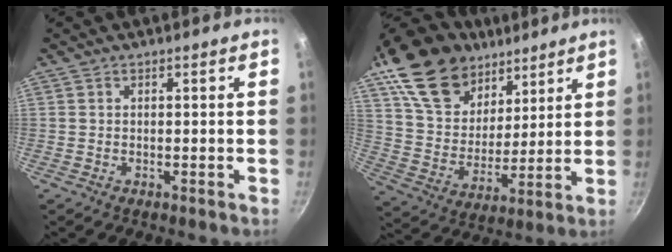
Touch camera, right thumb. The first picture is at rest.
{"total": 21.8, "force": [13.6, 13.8, 10.0], "torque": [-0.150, -0.051, 0.258]}